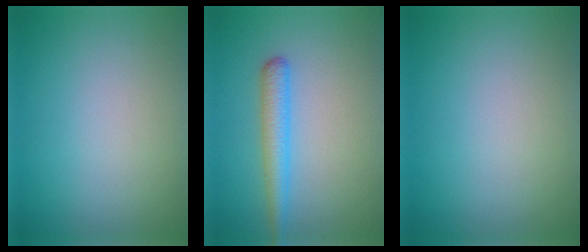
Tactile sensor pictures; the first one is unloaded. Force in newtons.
{"total": 2.9, "press": 2.9, "slide": 0.1}
{"total": 0.0}